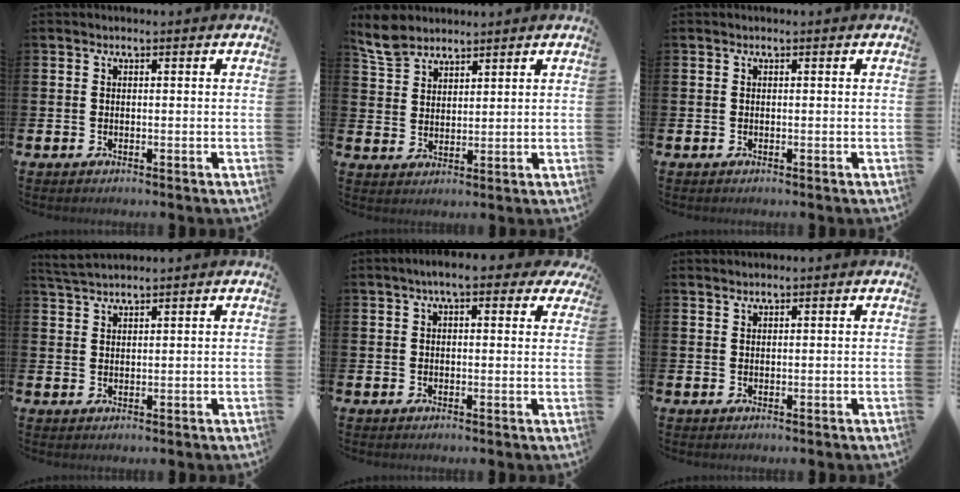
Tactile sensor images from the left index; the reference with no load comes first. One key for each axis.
{"total": 5.9, "fx": 5.3, "fy": 2.1, "fz": 1.3, "tx": -0.041, "ty": -0.016, "tz": 0.101}
{"total": 0.0}
{"total": 2.4, "fx": 2.4, "fy": 0.1, "fz": 0.1, "tx": -0.014, "ty": -0.007, "tz": 0.047}
{"total": 4.7, "fx": 3.4, "fy": 1.7, "fz": 2.8, "tx": -0.046, "ty": -0.002, "tz": 0.057}
{"total": 1.0, "fx": 0.9, "fy": 0.2, "fz": -0.1, "tx": 0.005, "ty": -0.001, "tz": 0.017}